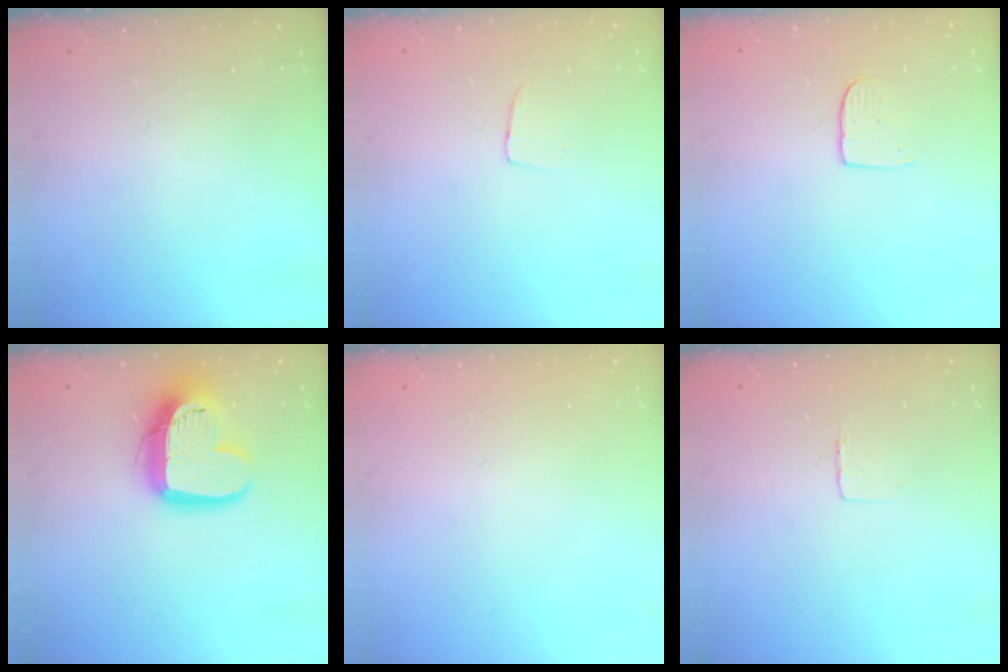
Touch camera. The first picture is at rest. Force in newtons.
{"total": 2.9, "press": 2.9, "slide": 0.1}
{"total": 4.1, "press": 4.1, "slide": 0.3}
{"total": 15.3, "press": 15.2, "slide": 1.2}
{"total": 0.0}
{"total": 3.0, "press": 3.0, "slide": 0.1}